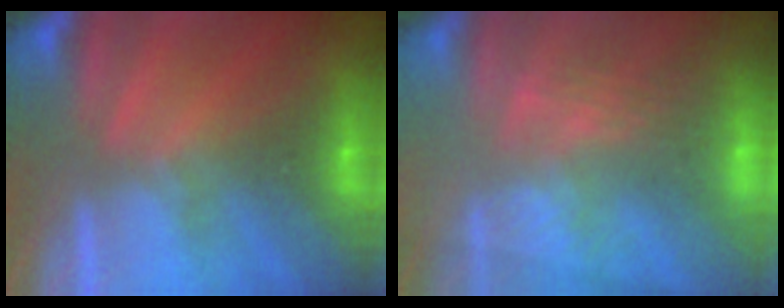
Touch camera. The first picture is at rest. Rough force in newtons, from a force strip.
{"total": 2.9}